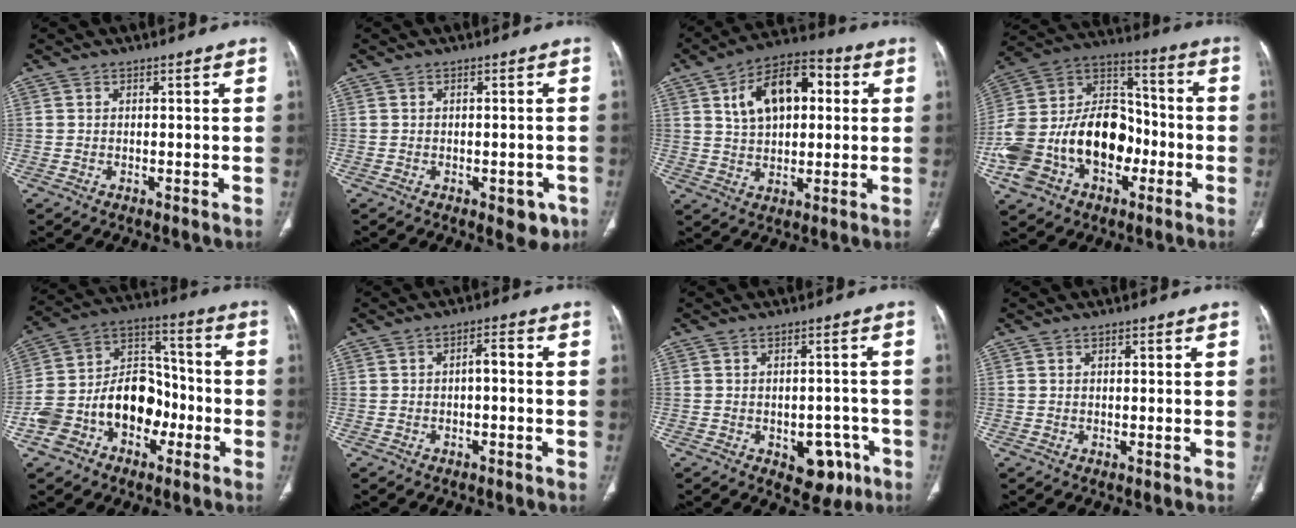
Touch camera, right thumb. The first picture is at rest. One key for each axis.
{"total": 4.2, "fx": -1.8, "fy": 2.3, "fz": 3.0, "tx": -0.011, "ty": 0.004, "tz": -0.018}
{"total": 14.6, "fx": 4.0, "fy": 8.6, "fz": 11.2, "tx": -0.155, "ty": 0.014, "tz": 0.059}
{"total": 23.9, "fx": -6.5, "fy": 16.5, "fz": 16.1, "tx": -0.296, "ty": 0.064, "tz": -0.105}
{"total": 16.9, "fx": -5.8, "fy": 12.2, "fz": 10.2, "tx": -0.148, "ty": 0.078, "tz": -0.099}
{"total": 2.7, "fx": -0.4, "fy": 1.2, "fz": 2.3, "tx": -0.033, "ty": 0.015, "tz": -0.011}
{"total": 7.5, "fx": -3.3, "fy": 4.8, "fz": 4.7, "tx": -0.023, "ty": 0.016, "tz": -0.035}
{"total": 1.3, "fx": 0.5, "fy": 0.6, "fz": 1.0, "tx": -0.017, "ty": 0.003, "tz": 0.008}